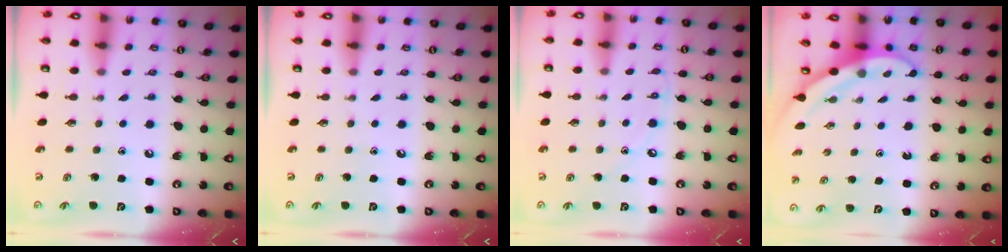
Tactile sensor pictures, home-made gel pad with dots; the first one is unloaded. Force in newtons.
{"total": 0.0}
{"total": 5.1, "press": 5.1, "slide": 0.7}
{"total": 3.2, "press": 3.2, "slide": 0.1}